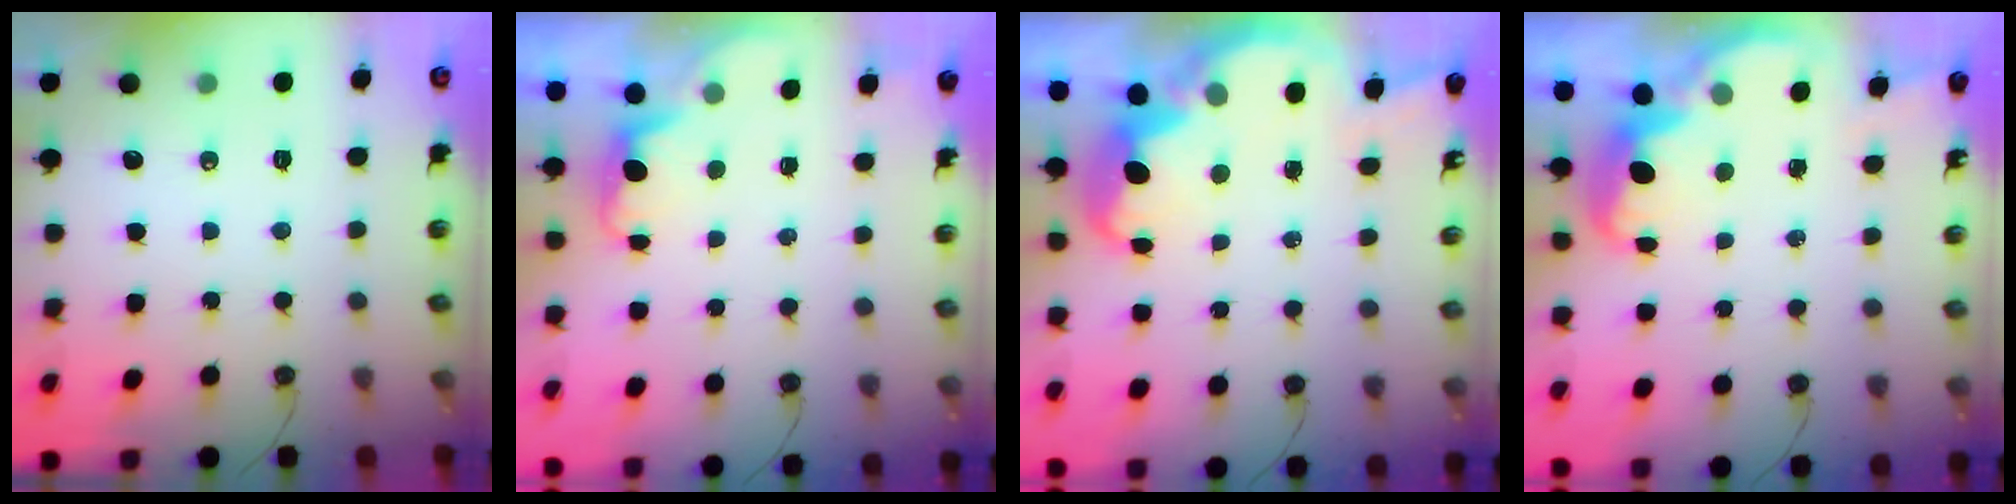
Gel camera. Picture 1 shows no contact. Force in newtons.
{"total": 0.8, "press": 0.3, "slide": 0.7}
{"total": 6.6, "press": 6.6, "slide": 0.5}
{"total": 2.7, "press": 2.6, "slide": 0.6}